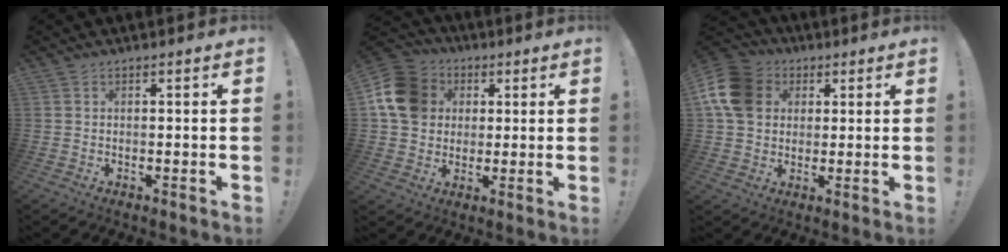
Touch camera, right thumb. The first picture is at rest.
{"total": 15.2, "force": [3.7, 12.6, 7.5], "torque": [-0.117, -0.001, 0.077]}
{"total": 14.2, "force": [3.8, 11.4, 7.5], "torque": [-0.128, -0.010, 0.076]}